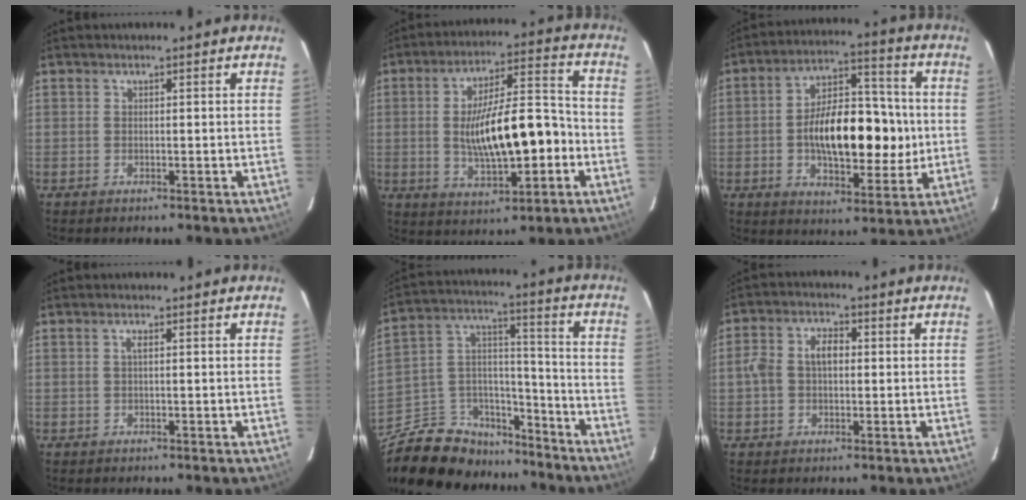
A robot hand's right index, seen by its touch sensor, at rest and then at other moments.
{"total": 15.8, "force": [-2.8, 5.2, 14.6], "torque": [-0.250, 0.009, -0.032]}
{"total": 17.4, "force": [-1.1, 8.8, 15.0], "torque": [-0.252, 0.019, -0.015]}
{"total": 0.9, "force": [0.2, 0.0, 0.9], "torque": [-0.017, 0.004, 0.001]}
{"total": 20.9, "force": [-15.4, 11.5, 8.2], "torque": [-0.194, 0.058, -0.237]}
{"total": 5.8, "force": [0.1, 4.1, 4.1], "torque": [-0.080, 0.021, 0.002]}